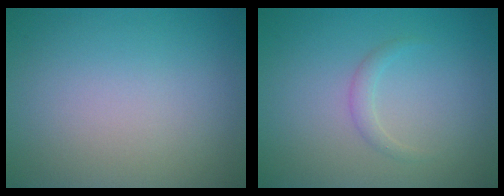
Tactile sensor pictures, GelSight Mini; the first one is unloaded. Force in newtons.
{"total": 1.1, "press": 1.1, "slide": 0.1}